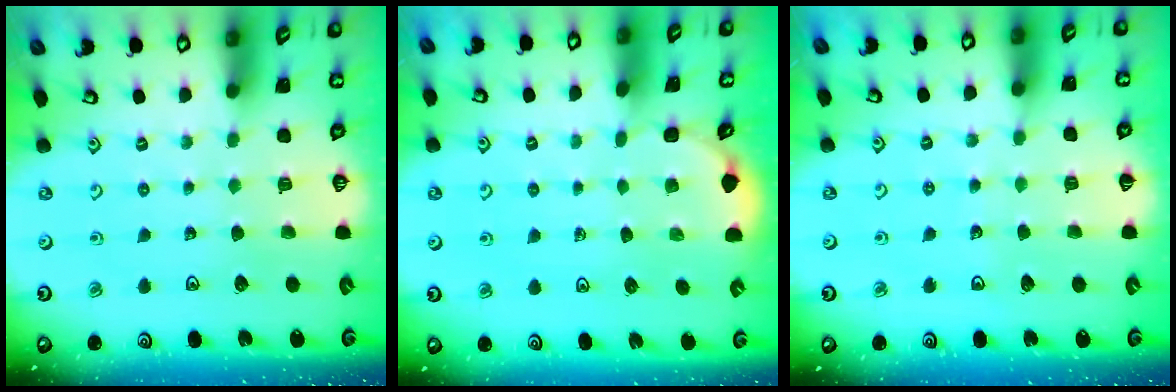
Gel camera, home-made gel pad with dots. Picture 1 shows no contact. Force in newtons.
{"total": 0.9, "press": 0.9, "slide": 0.1}
{"total": 3.1, "press": 3.1, "slide": 0.3}